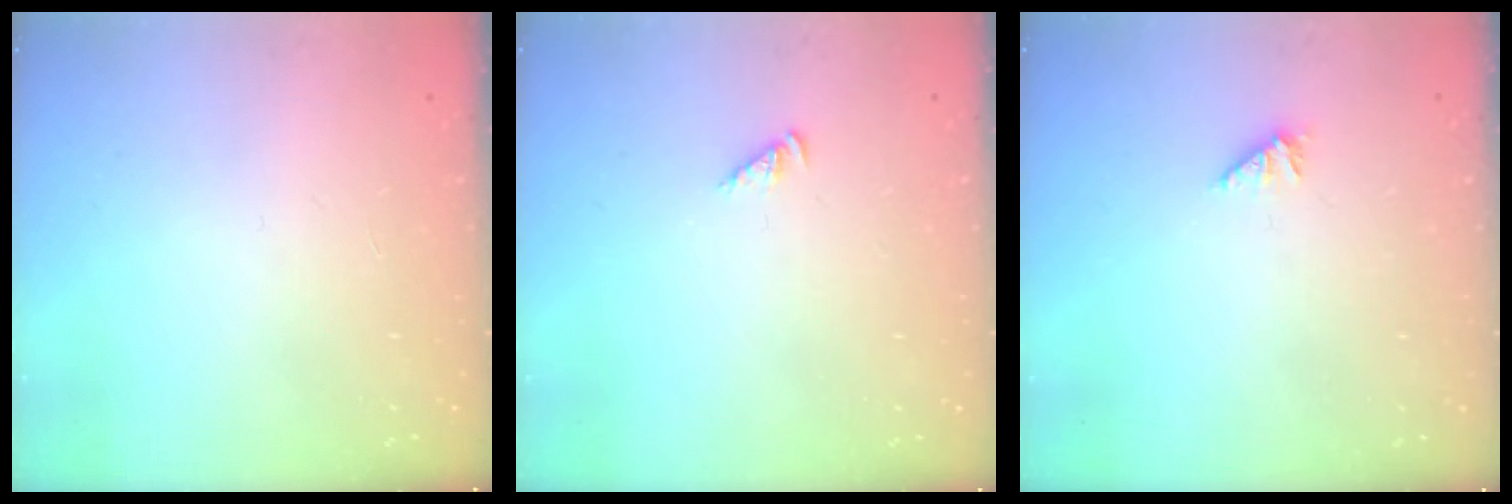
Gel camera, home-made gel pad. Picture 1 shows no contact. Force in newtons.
{"total": 2.4, "press": 2.4, "slide": 0.5}
{"total": 1.6, "press": 1.6, "slide": 0.4}